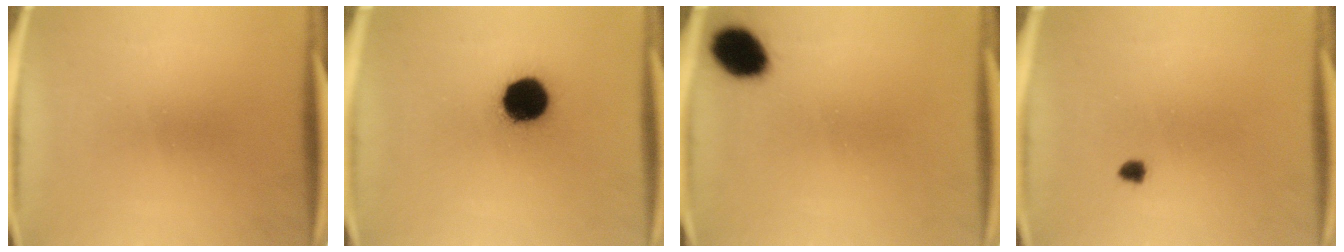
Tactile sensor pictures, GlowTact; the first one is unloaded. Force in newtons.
{"total": 12.7}
{"total": 8.2}
{"total": 1.1}